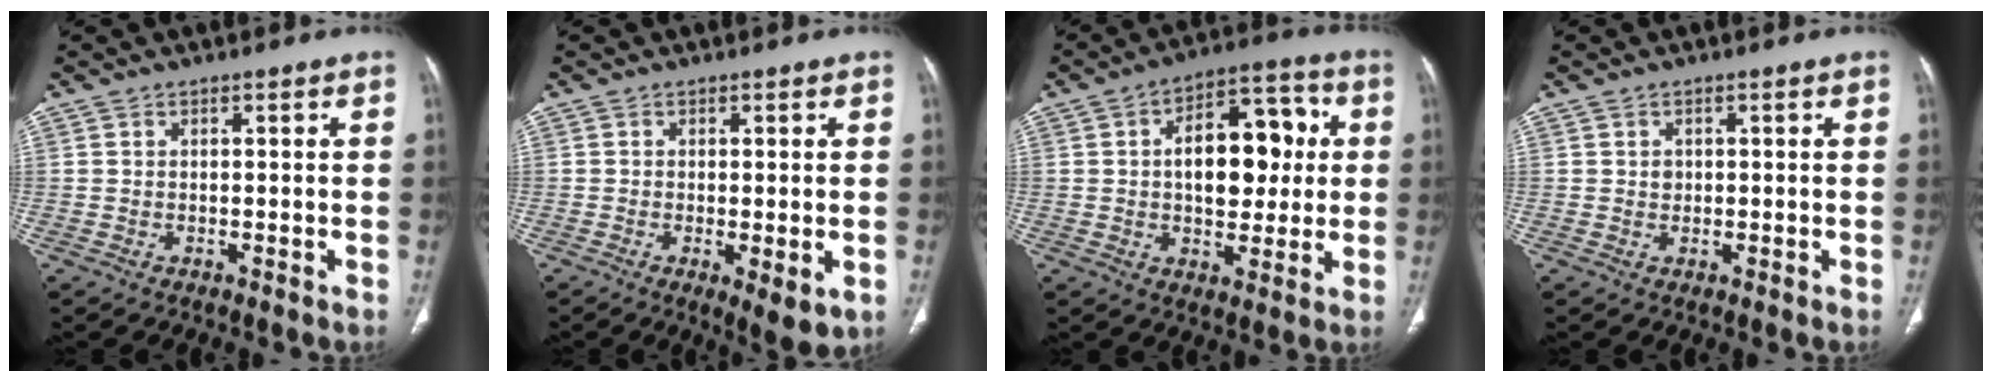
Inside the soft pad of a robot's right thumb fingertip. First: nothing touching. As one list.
[{"total": 5.3, "force": [-1.4, 1.6, 4.8], "torque": [-0.077, -0.017, -0.018]}, {"total": 15.5, "force": [1.8, 9.2, 12.4], "torque": [-0.139, 0.023, 0.024]}, {"total": 1.1, "force": [0.2, 1.0, 0.5], "torque": [-0.003, 0.002, 0.004]}]